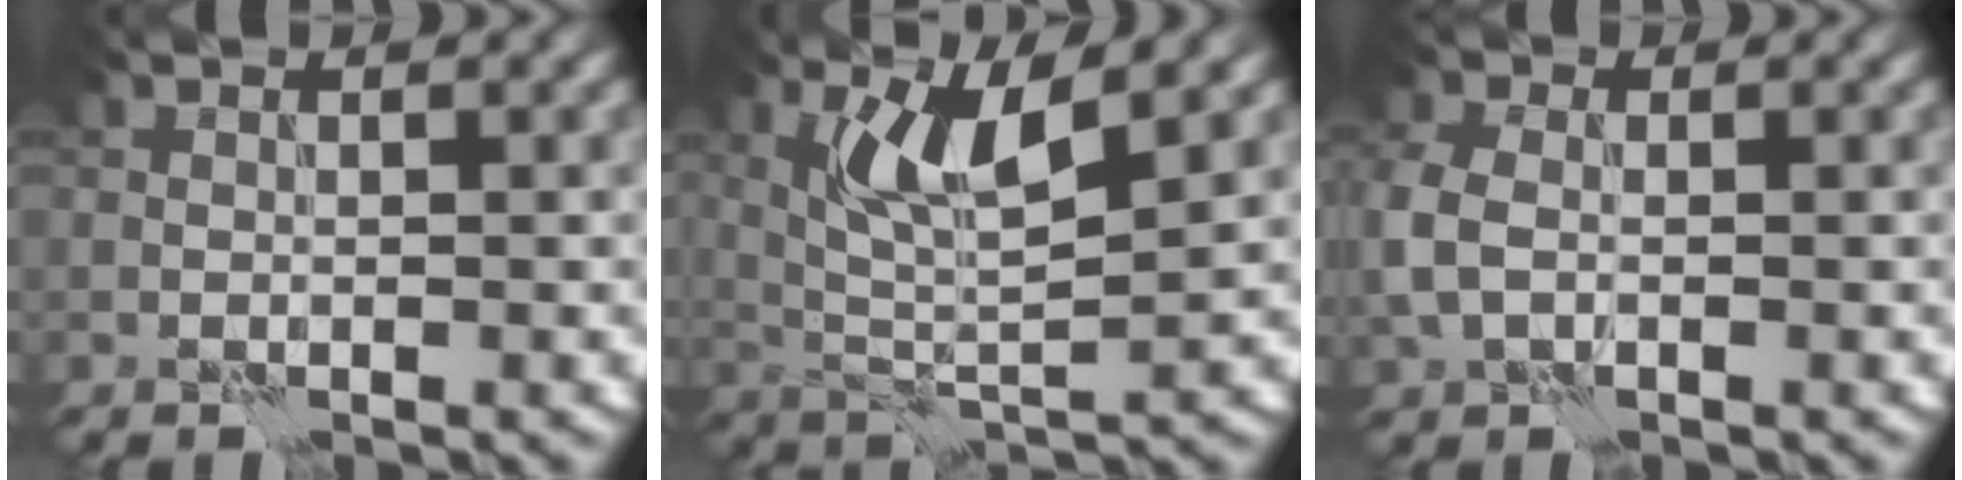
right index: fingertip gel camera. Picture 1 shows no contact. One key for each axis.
{"total": 5.9, "fx": 2.5, "fy": 1.5, "fz": 5.1, "tx": -0.099, "ty": -0.007, "tz": 0.049}
{"total": 3.4, "fx": -0.3, "fy": 2.5, "fz": 2.2, "tx": -0.068, "ty": 0.005, "tz": -0.014}